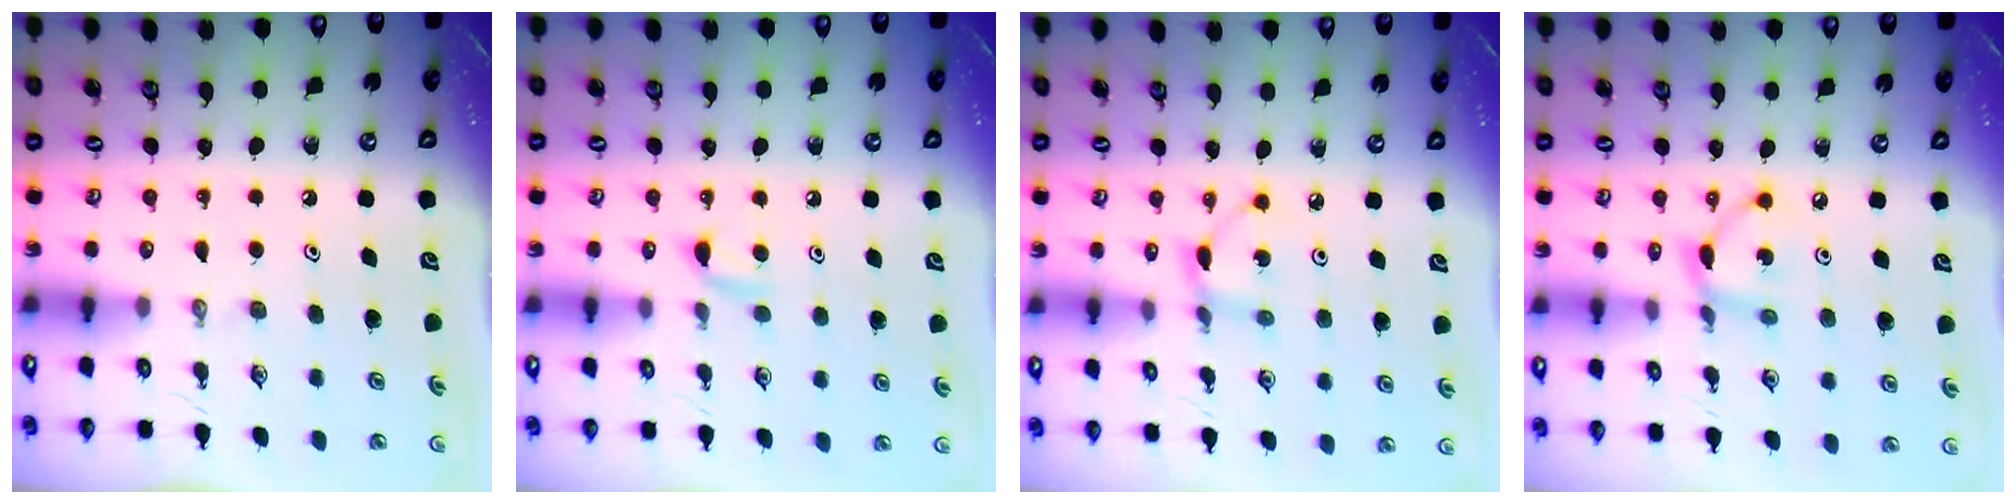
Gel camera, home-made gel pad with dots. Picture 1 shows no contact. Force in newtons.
{"total": 5.2, "press": 5.2, "slide": 0.6}
{"total": 2.2, "press": 2.2, "slide": 0.2}
{"total": 6.3, "press": 6.3, "slide": 0.2}